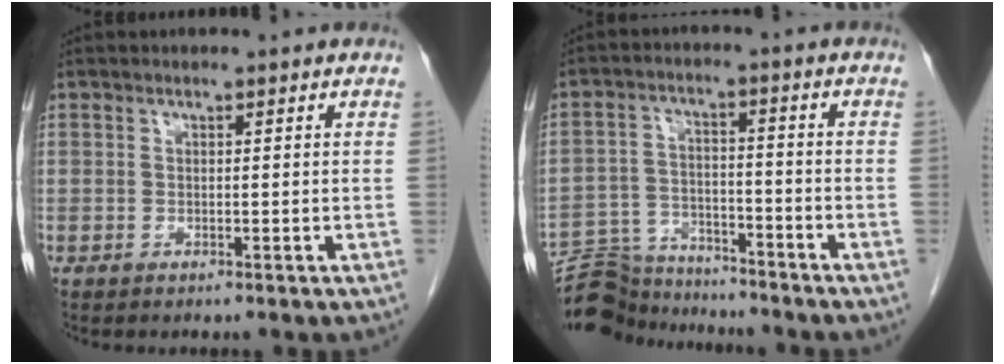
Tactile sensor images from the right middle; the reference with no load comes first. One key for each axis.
{"total": 9.9, "fx": -9.6, "fy": 2.6, "fz": 0.2, "tx": -0.005, "ty": 0.023, "tz": -0.163}